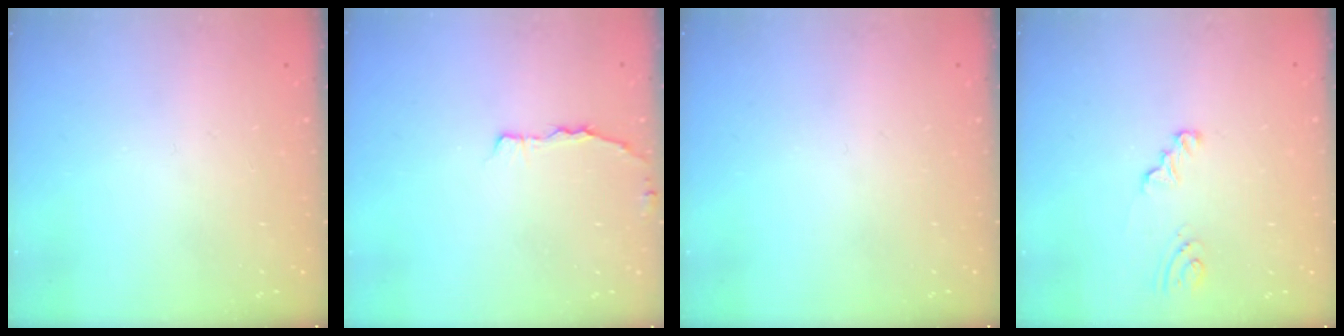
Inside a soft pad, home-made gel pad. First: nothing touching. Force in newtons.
{"total": 3.3, "press": 3.3, "slide": 0.4}
{"total": 0.0}
{"total": 2.5, "press": 2.5, "slide": 0.2}